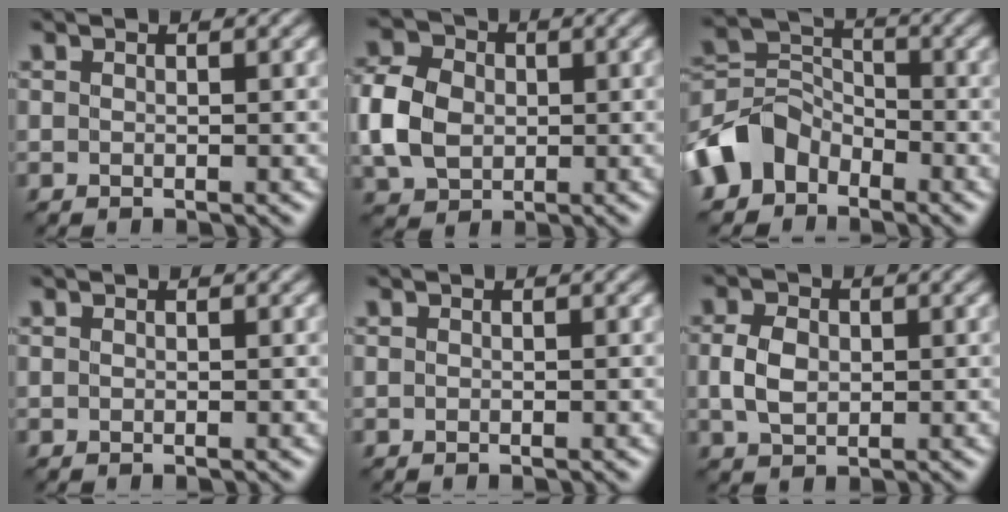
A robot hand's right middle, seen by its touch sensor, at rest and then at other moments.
{"total": 6.6, "force": [-0.2, 5.3, 4.0], "torque": [-0.107, 0.009, -0.011]}
{"total": 5.5, "force": [-3.3, 3.9, 2.0], "torque": [-0.036, 0.005, -0.075]}
{"total": 0.0}
{"total": 0.0}
{"total": 3.2, "force": [0.1, 2.3, 2.2], "torque": [-0.051, 0.002, -0.001]}